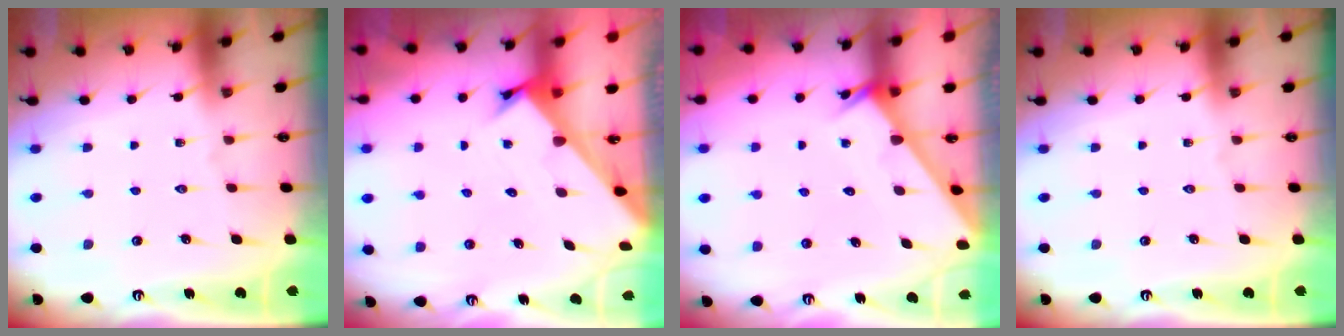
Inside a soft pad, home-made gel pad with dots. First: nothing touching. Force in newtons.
{"total": 2.5, "press": 2.5, "slide": 0.3}
{"total": 3.0, "press": 3.0, "slide": 0.2}
{"total": 0.0}